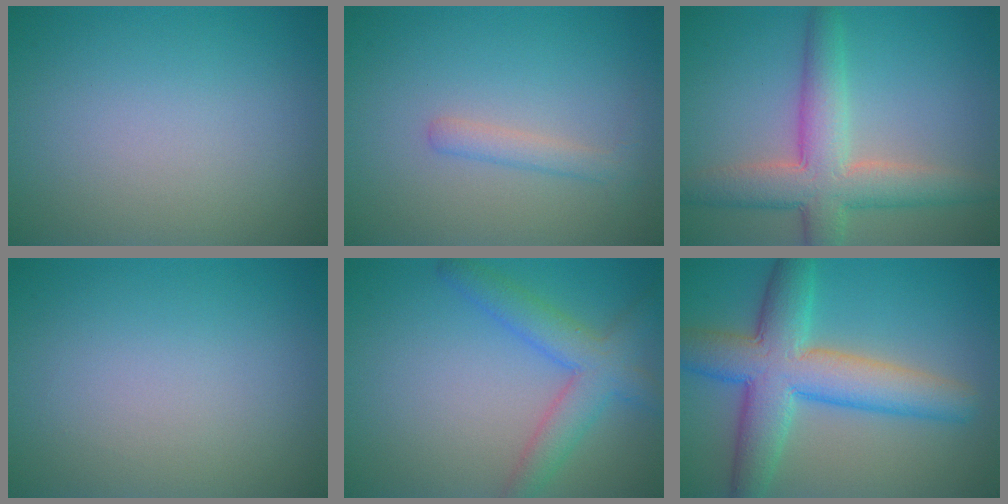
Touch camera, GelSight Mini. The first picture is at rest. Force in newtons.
{"total": 1.6, "press": 1.6, "slide": 0.0}
{"total": 6.5, "press": 6.5, "slide": 0.2}
{"total": 0.0}
{"total": 4.5, "press": 4.5, "slide": 0.2}
{"total": 8.6, "press": 8.6, "slide": 0.2}